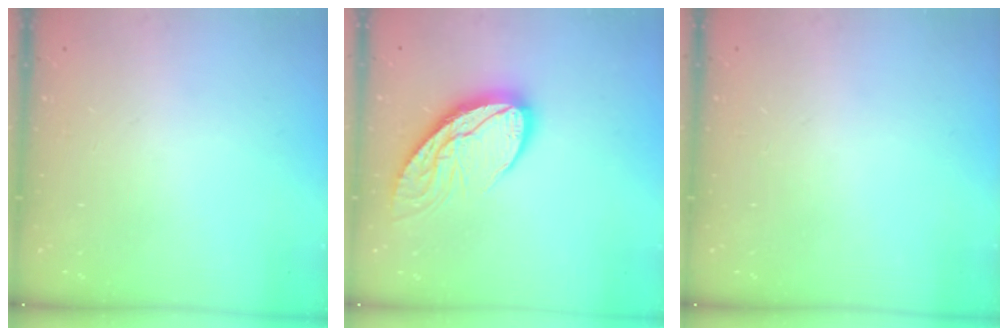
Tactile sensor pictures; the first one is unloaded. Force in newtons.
{"total": 12.7, "press": 12.6, "slide": 1.2}
{"total": 0.0}